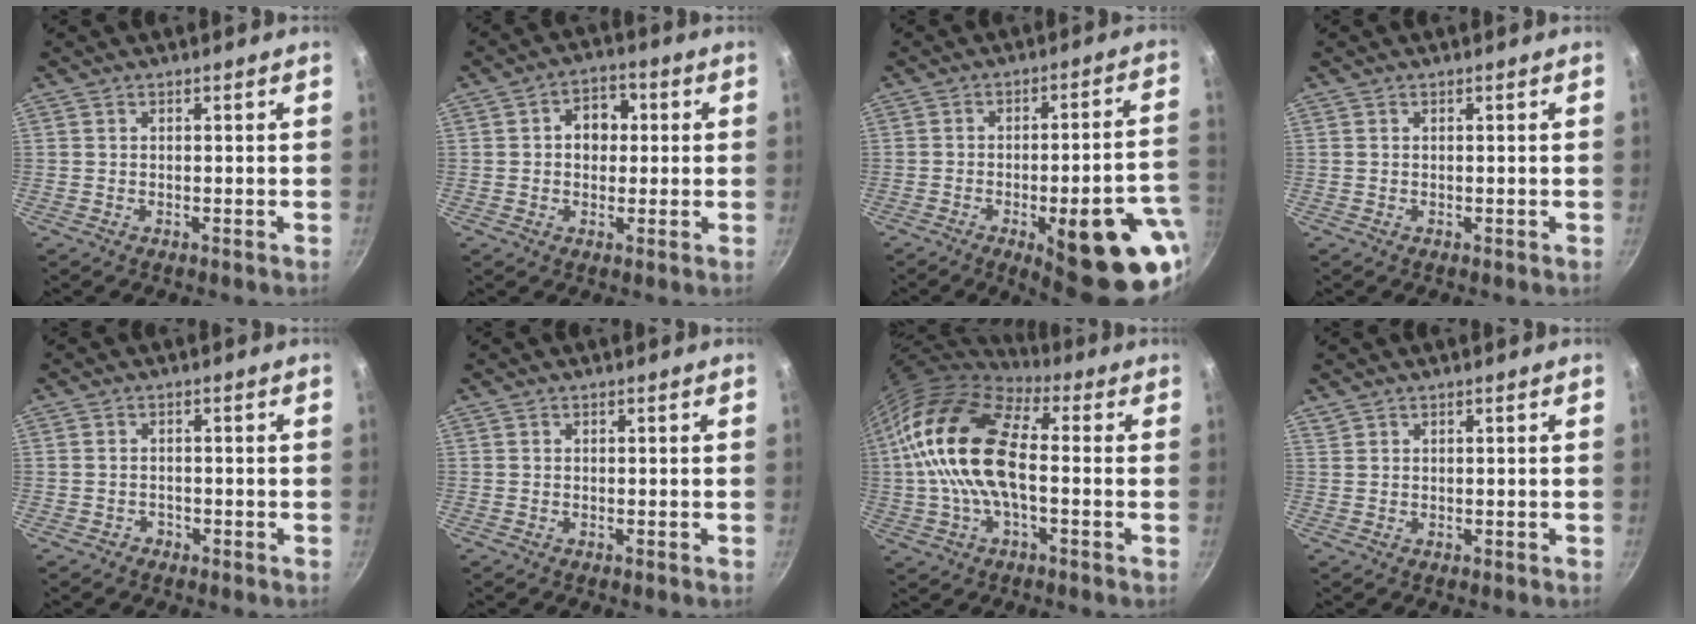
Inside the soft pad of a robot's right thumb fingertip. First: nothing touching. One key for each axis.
{"total": 6.4, "fx": 0.8, "fy": 5.0, "fz": 3.9, "tx": -0.016, "ty": 0.012, "tz": 0.004}
{"total": 22.8, "fx": -8.9, "fy": 6.9, "fz": 19.8, "tx": -0.195, "ty": 0.023, "tz": -0.111}
{"total": 0.0}
{"total": 1.4, "fx": -0.9, "fy": 1.1, "fz": 0.2, "tx": 0.002, "ty": 0.014, "tz": -0.010}
{"total": 0.0}
{"total": 17.1, "fx": 0.6, "fy": 8.3, "fz": 14.9, "tx": -0.266, "ty": 0.023, "tz": 0.001}
{"total": 0.8, "fx": 0.7, "fy": 0.4, "fz": 0.1, "tx": 0.001, "ty": 0.003, "tz": 0.016}